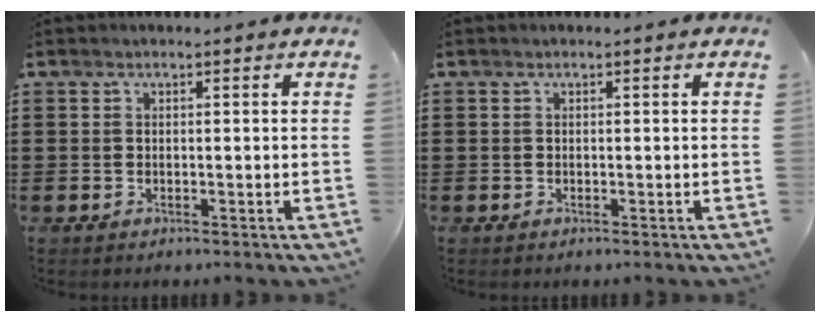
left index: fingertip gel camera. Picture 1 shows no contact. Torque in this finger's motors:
{"motor_torque": [0.00, 0.00, 0.01, 0.00]}